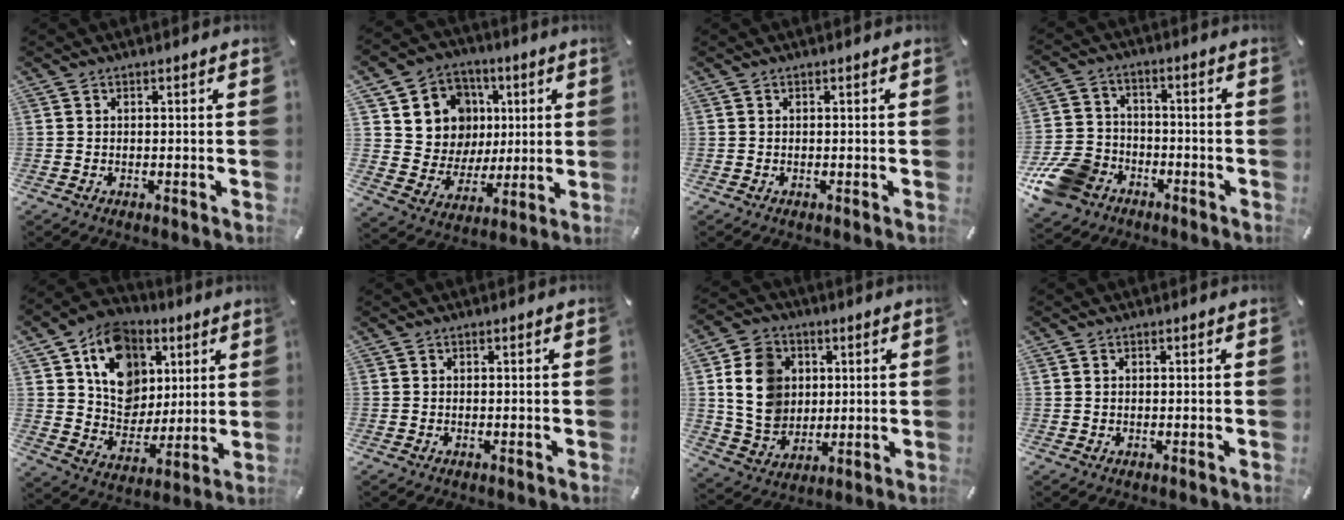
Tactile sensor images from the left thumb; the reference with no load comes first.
{"total": 12.9, "force": [3.8, 12.0, 2.8], "torque": [-0.051, -0.025, 0.086]}
{"total": 0.0}
{"total": 12.5, "force": [-6.3, 9.5, 5.2], "torque": [-0.108, 0.046, -0.111]}
{"total": 15.4, "force": [6.4, 12.6, 6.0], "torque": [-0.105, -0.031, 0.124]}
{"total": 0.0}
{"total": 13.0, "force": [2.1, 11.3, 6.0], "torque": [-0.124, 0.005, 0.044]}
{"total": 0.8, "force": [0.1, 0.7, 0.4], "torque": [-0.009, 0.004, 0.001]}